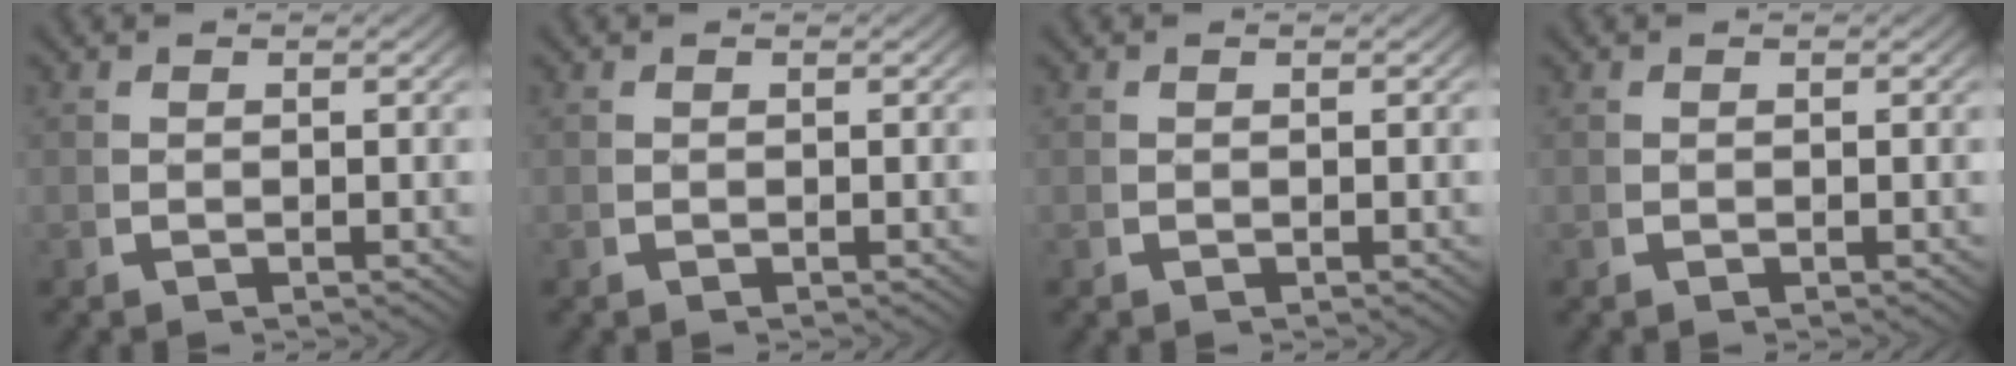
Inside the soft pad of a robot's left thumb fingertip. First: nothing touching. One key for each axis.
{"total": 0.0}
{"total": 0.0}
{"total": 0.0}